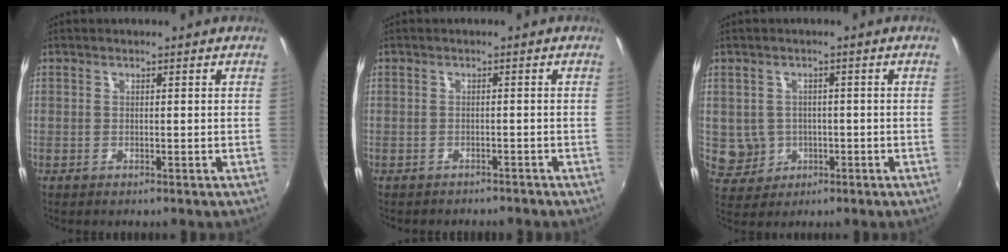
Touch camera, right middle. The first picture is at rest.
{"total": 3.1, "force": [-2.8, 1.1, 0.7], "torque": [-0.024, -0.015, -0.041]}
{"total": 5.1, "force": [-0.7, 5.0, 1.0], "torque": [-0.032, 0.008, 0.005]}